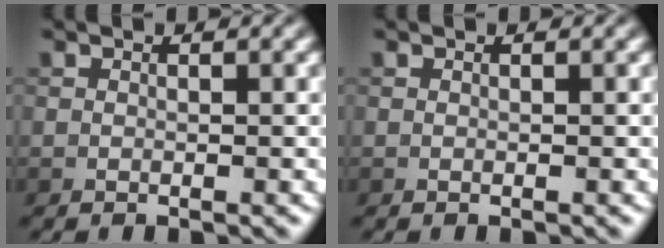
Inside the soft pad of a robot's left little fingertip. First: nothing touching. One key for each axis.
{"total": 0.0}